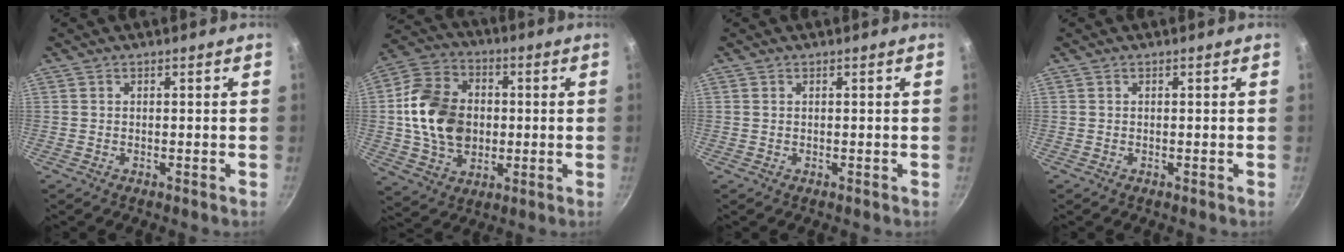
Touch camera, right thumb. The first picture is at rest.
{"total": 16.5, "force": [0.0, 12.2, 11.1], "torque": [-0.180, 0.015, -0.005]}
{"total": 0.0}
{"total": 0.0}